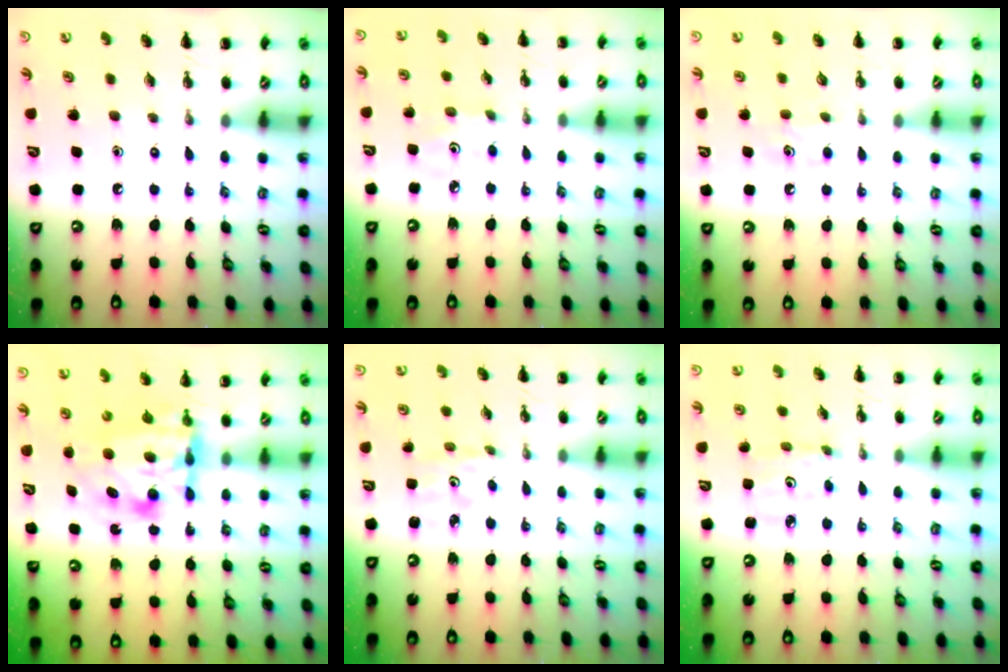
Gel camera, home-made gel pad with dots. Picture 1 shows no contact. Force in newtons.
{"total": 2.7, "press": 2.7, "slide": 0.5}
{"total": 5.0, "press": 4.7, "slide": 1.7}
{"total": 7.9, "press": 7.8, "slide": 1.2}
{"total": 1.9, "press": 1.9, "slide": 0.5}
{"total": 2.6, "press": 2.6, "slide": 0.3}